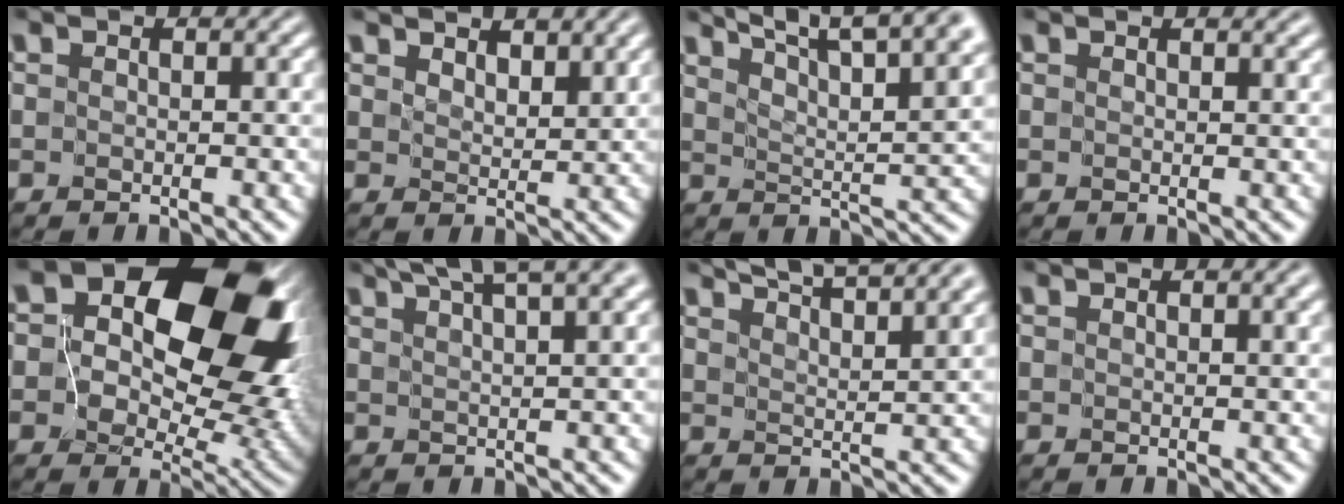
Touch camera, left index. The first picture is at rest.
{"total": 3.7, "force": [3.3, 1.0, 1.1], "torque": [-0.017, -0.005, 0.055]}
{"total": 12.4, "force": [9.9, 3.2, 6.8], "torque": [-0.082, 0.025, 0.103]}
{"total": 1.1, "force": [1.0, 0.1, 0.5], "torque": [-0.007, -0.004, 0.008]}
{"total": 19.1, "force": [6.3, 12.7, 12.8], "torque": [-0.165, 0.029, 0.095]}
{"total": 7.5, "force": [5.8, 1.6, 4.5], "torque": [-0.043, 0.034, 0.053]}
{"total": 8.6, "force": [7.2, 1.8, 4.3], "torque": [-0.034, 0.027, 0.067]}
{"total": 2.3, "force": [1.6, 0.5, 1.6], "torque": [-0.015, -0.002, 0.014]}